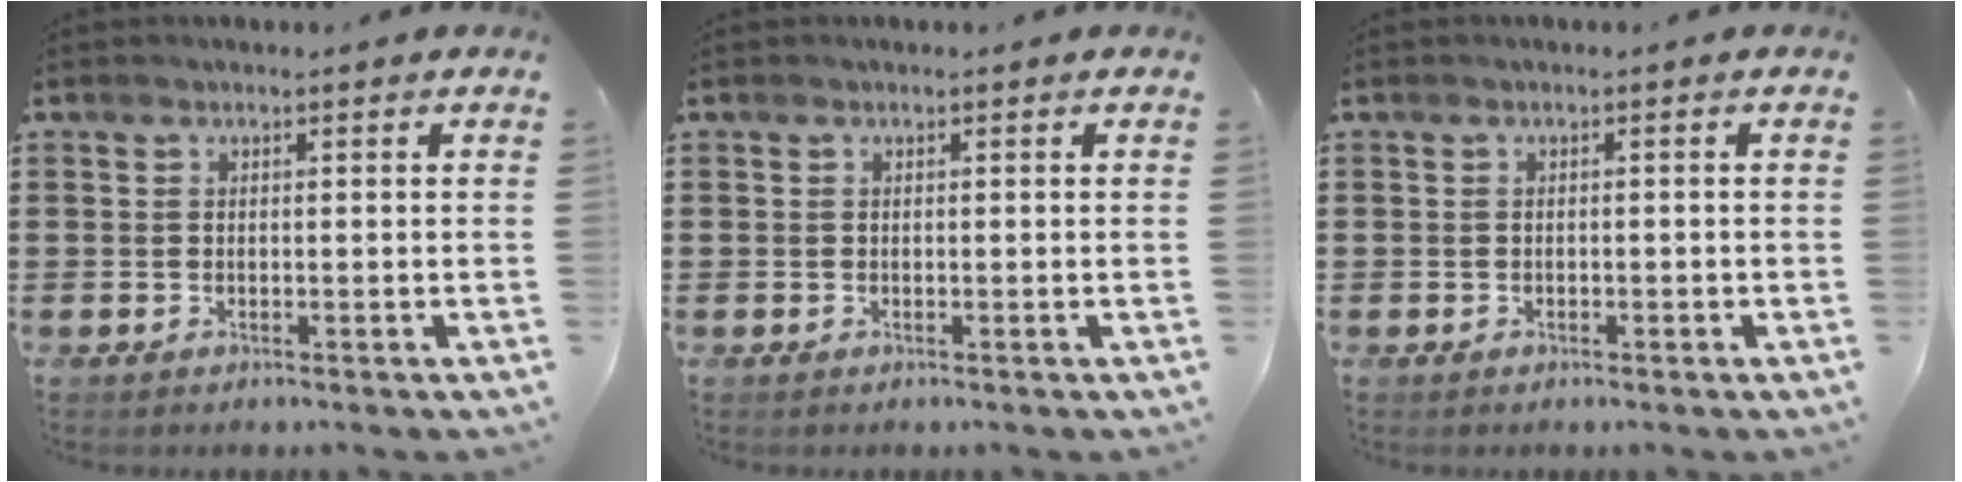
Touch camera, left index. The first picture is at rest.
{"total": 0.0}
{"total": 0.5, "force": [-0.4, 0.2, 0.3], "torque": [-0.008, -0.002, -0.006]}